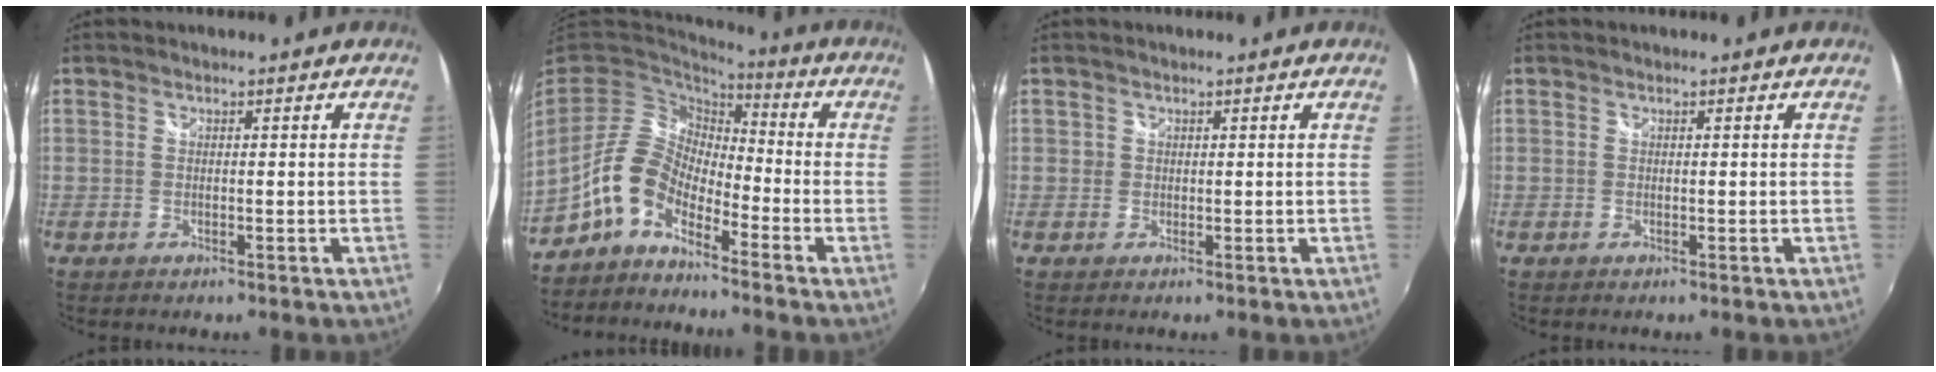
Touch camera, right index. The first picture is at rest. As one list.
[{"total": 9.5, "force": [-6.1, 4.6, 5.7], "torque": [-0.112, 0.020, -0.131]}, {"total": 0.9, "force": [0.1, 0.9, 0.1], "torque": [0.000, 0.000, -0.002]}, {"total": 0.0}]